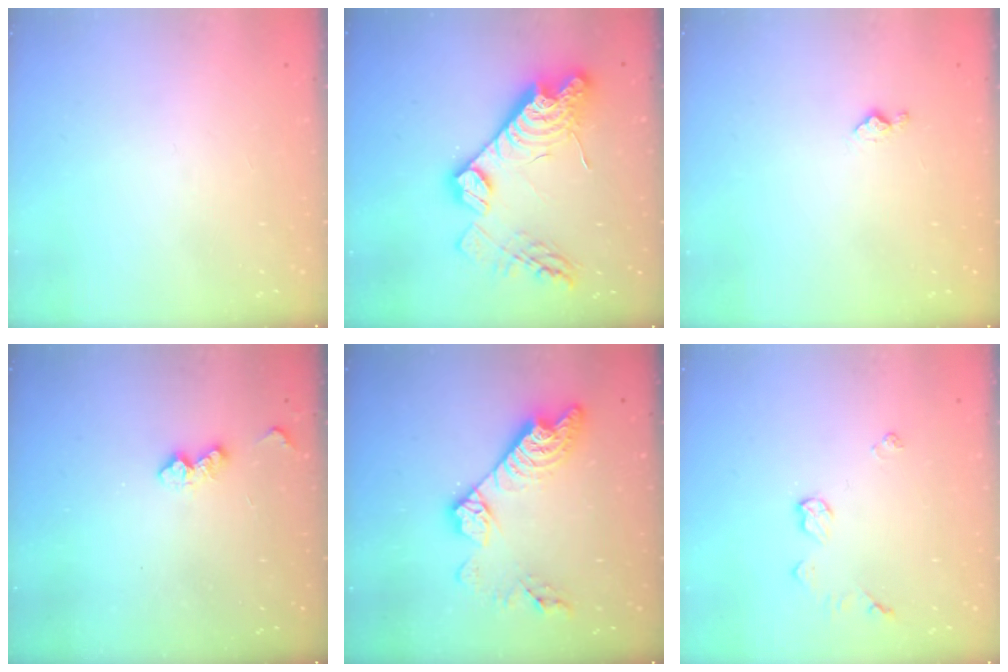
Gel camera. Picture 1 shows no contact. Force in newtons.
{"total": 20.4, "press": 20.3, "slide": 1.8}
{"total": 4.6, "press": 4.6, "slide": 0.7}
{"total": 5.4, "press": 5.4, "slide": 0.8}
{"total": 16.4, "press": 16.3, "slide": 1.1}
{"total": 6.4, "press": 6.4, "slide": 0.3}